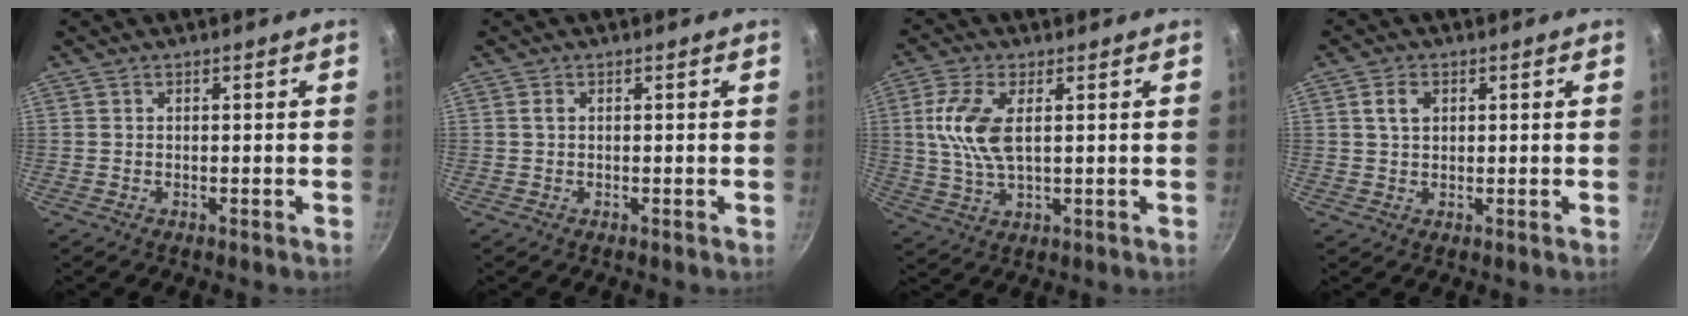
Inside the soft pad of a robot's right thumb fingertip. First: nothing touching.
{"total": 0.7, "force": [0.1, 0.4, 0.6], "torque": [-0.012, 0.002, 0.002]}
{"total": 9.1, "force": [1.7, 4.2, 7.9], "torque": [-0.165, 0.001, 0.033]}
{"total": 3.2, "force": [1.0, 2.2, 2.1], "torque": [-0.030, 0.003, 0.017]}